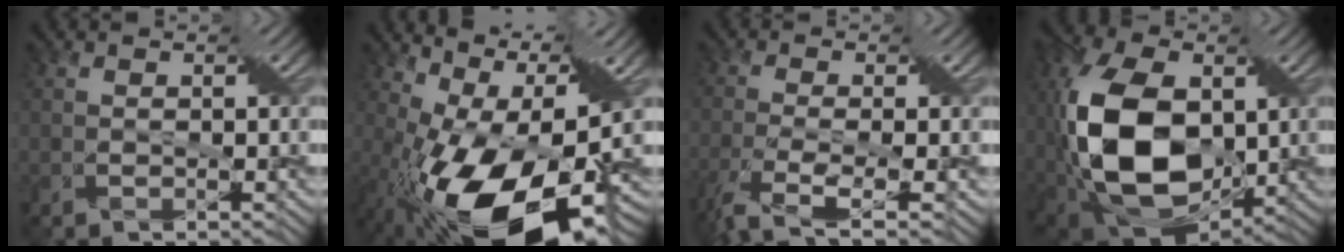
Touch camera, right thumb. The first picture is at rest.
{"total": 16.0, "force": [-3.9, 6.2, 14.3], "torque": [-0.255, -0.001, -0.064]}
{"total": 7.1, "force": [-4.2, 1.5, 5.5], "torque": [-0.127, -0.016, -0.083]}
{"total": 17.9, "force": [0.3, 11.3, 13.8], "torque": [-0.330, -0.024, 0.011]}